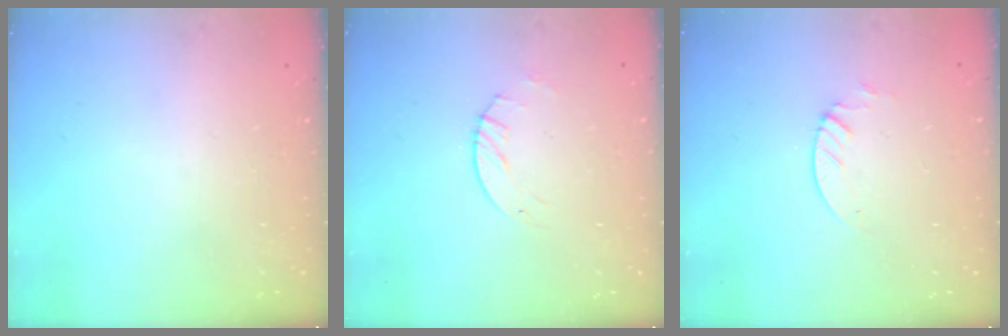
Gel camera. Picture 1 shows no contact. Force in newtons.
{"total": 2.6, "press": 2.6, "slide": 0.3}
{"total": 2.1, "press": 2.1, "slide": 0.2}